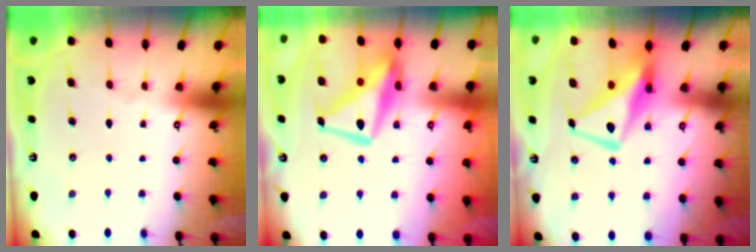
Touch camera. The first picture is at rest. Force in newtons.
{"total": 14.9, "press": 14.8, "slide": 1.7}
{"total": 11.9, "press": 11.8, "slide": 1.3}